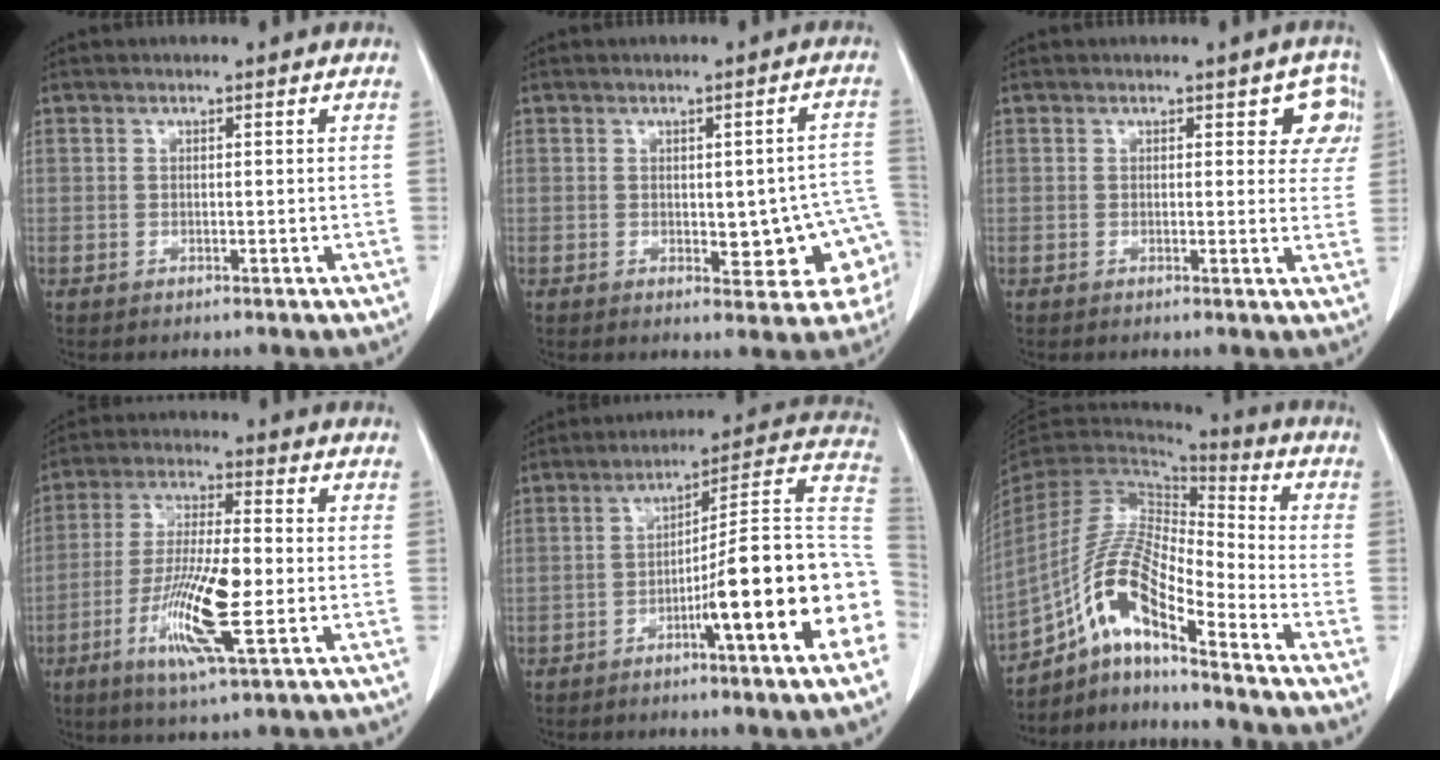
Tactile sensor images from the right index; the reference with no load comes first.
{"total": 9.7, "force": [-1.7, 3.8, 8.7], "torque": [-0.080, 0.018, -0.013]}
{"total": 4.7, "force": [2.1, 2.6, 3.3], "torque": [-0.008, 0.004, 0.014]}
{"total": 12.6, "force": [-3.7, 1.5, 12.0], "torque": [-0.232, -0.014, -0.071]}
{"total": 19.3, "force": [-6.2, 0.3, 18.3], "torque": [-0.183, 0.024, -0.090]}
{"total": 14.7, "force": [-8.5, 2.6, 11.7], "torque": [-0.239, 0.008, -0.157]}